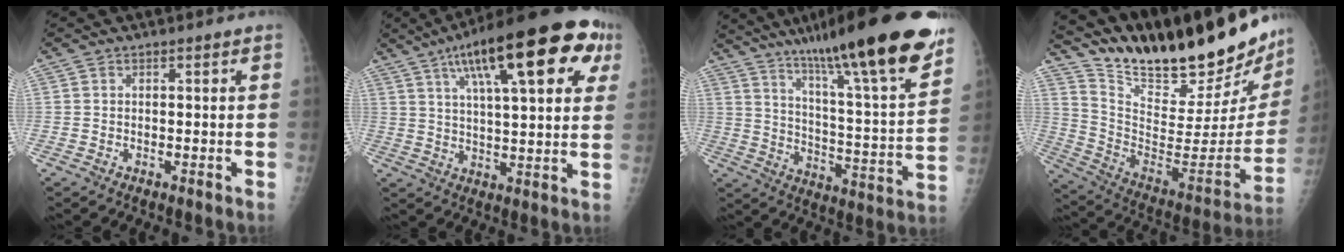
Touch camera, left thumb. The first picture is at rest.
{"total": 24.3, "force": [11.0, 7.3, 20.4], "torque": [-0.287, 0.007, 0.158]}
{"total": 27.6, "force": [19.2, 3.3, 19.5], "torque": [-0.290, -0.062, 0.295]}
{"total": 32.8, "force": [26.6, 8.5, 17.2], "torque": [-0.254, -0.131, 0.396]}